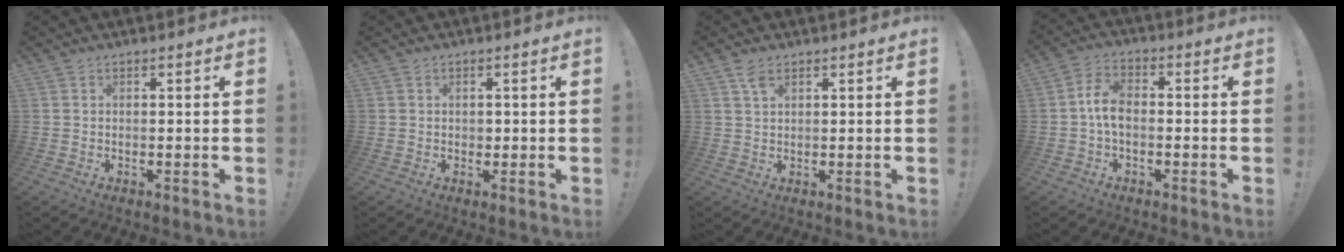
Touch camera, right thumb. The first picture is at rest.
{"total": 1.1, "force": [0.1, 1.1, 0.3], "torque": [0.000, -0.001, 0.002]}
{"total": 3.3, "force": [2.0, 1.4, 2.2], "torque": [-0.036, -0.008, 0.035]}
{"total": 7.0, "force": [-0.6, 4.2, 5.6], "torque": [-0.117, 0.012, -0.006]}